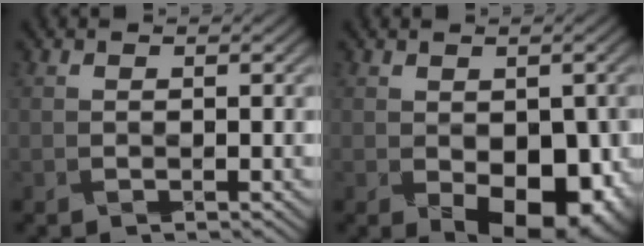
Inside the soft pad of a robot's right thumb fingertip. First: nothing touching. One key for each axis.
{"total": 10.5, "fx": -3.3, "fy": 6.1, "fz": 7.9, "tx": -0.098, "ty": -0.037, "tz": -0.018}